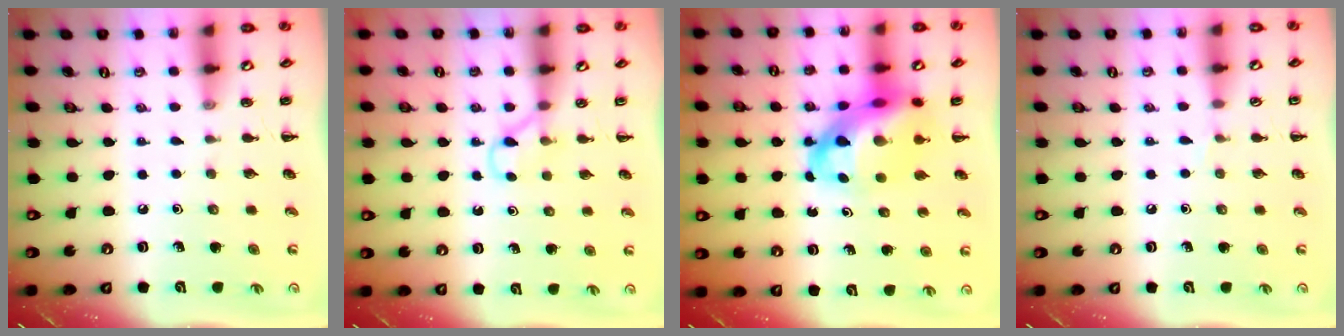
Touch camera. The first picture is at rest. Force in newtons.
{"total": 3.2, "press": 3.0, "slide": 1.0}
{"total": 14.4, "press": 13.9, "slide": 3.8}
{"total": 3.3, "press": 3.1, "slide": 1.2}